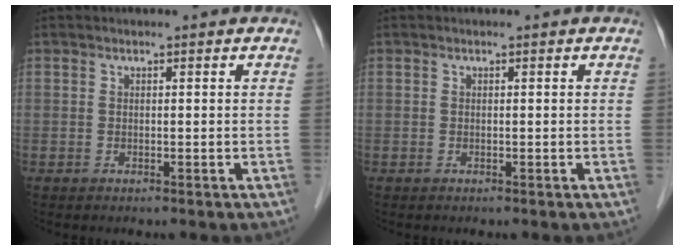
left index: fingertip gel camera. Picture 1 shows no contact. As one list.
[{"total": 0.0}]